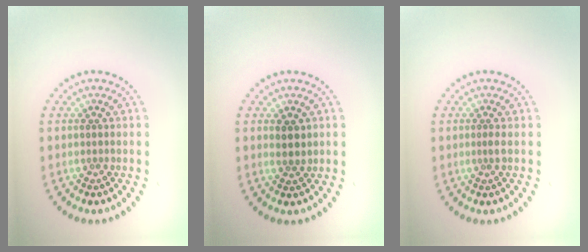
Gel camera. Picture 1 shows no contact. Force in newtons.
{"total": 1.7, "press": 1.6, "slide": 0.6}
{"total": 0.9, "press": 0.5, "slide": 0.7}